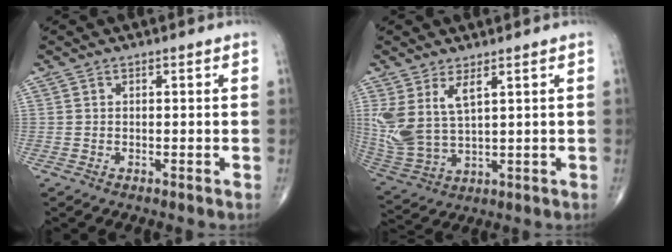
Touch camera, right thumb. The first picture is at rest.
{"total": 9.7, "force": [3.9, 4.2, 7.8], "torque": [-0.174, -0.018, 0.095]}